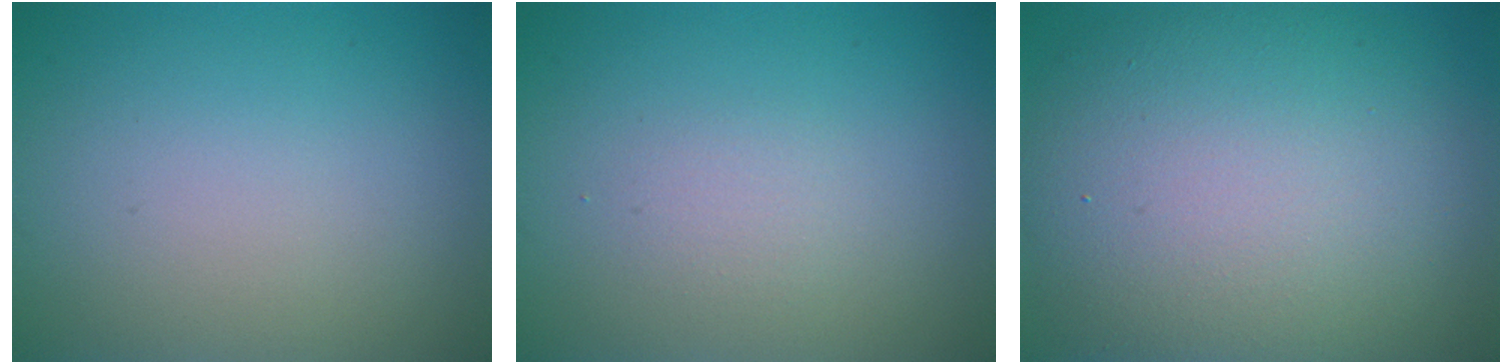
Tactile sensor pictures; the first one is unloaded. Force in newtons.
{"total": 1.1, "press": 1.1, "slide": 0.2}
{"total": 12.9, "press": 12.9, "slide": 0.4}